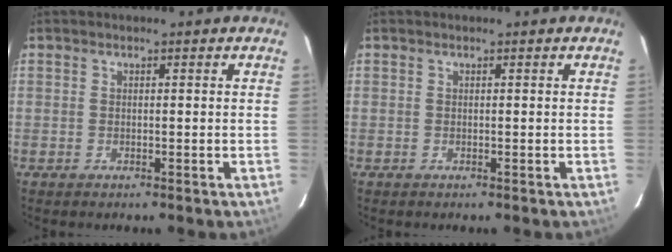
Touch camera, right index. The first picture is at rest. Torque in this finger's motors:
{"motor_torque": [0.00, 0.00, 0.01, 0.01]}